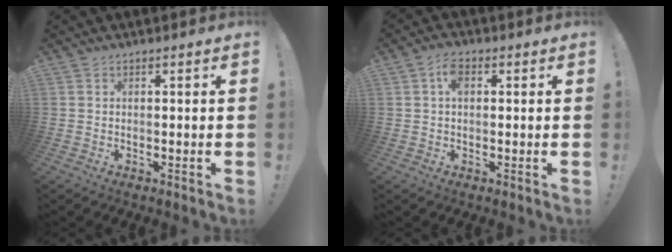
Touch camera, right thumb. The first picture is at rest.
{"total": 4.6, "force": [1.1, 2.9, 3.4], "torque": [-0.057, 0.007, 0.017]}